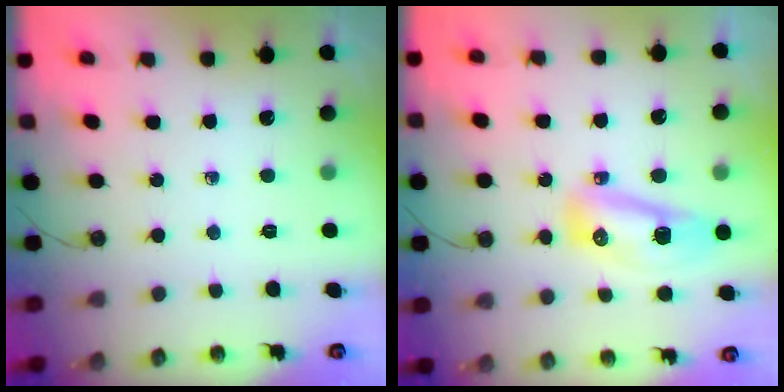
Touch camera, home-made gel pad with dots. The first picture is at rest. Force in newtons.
{"total": 12.3, "press": 11.8, "slide": 3.7}